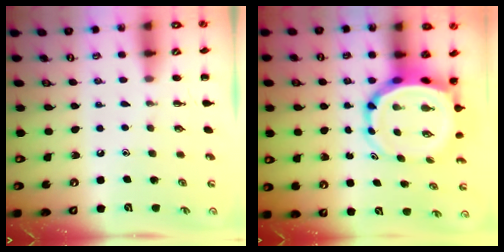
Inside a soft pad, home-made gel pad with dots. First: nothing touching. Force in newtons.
{"total": 7.9, "press": 7.5, "slide": 2.5}